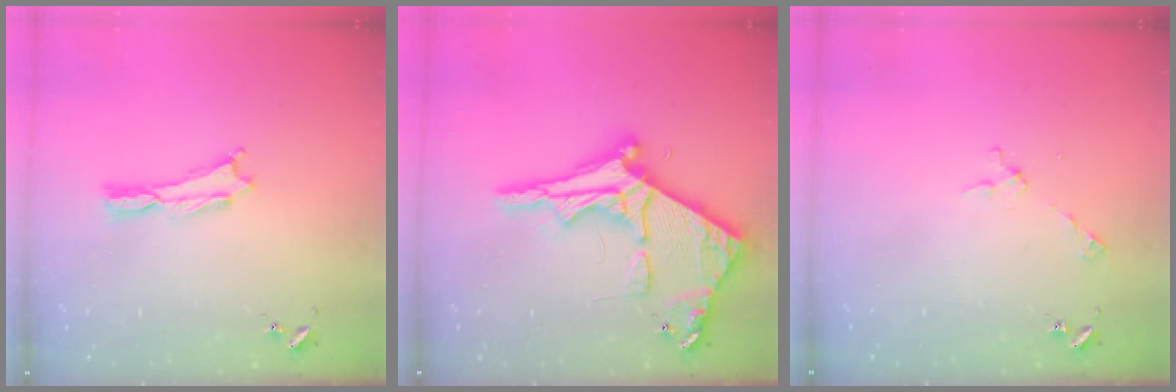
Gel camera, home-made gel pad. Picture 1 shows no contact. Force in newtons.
{"total": 10.0, "press": 10.0, "slide": 0.8}
{"total": 2.9, "press": 2.9, "slide": 0.2}